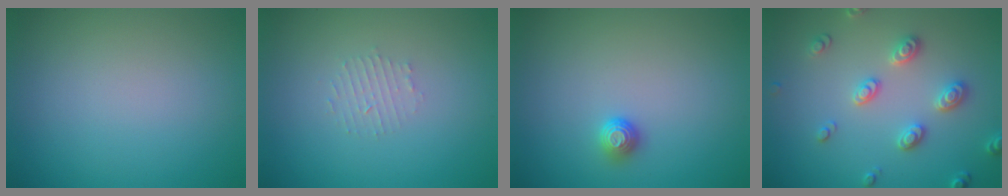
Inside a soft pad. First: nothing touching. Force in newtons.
{"total": 1.2, "press": 1.1, "slide": 0.2}
{"total": 1.2, "press": 1.1, "slide": 0.4}
{"total": 2.9, "press": 2.8, "slide": 0.4}